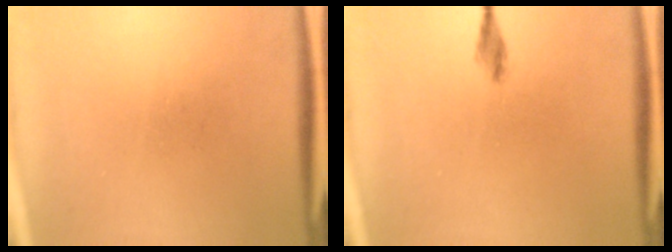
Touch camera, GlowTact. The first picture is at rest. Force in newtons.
{"total": 1.3}